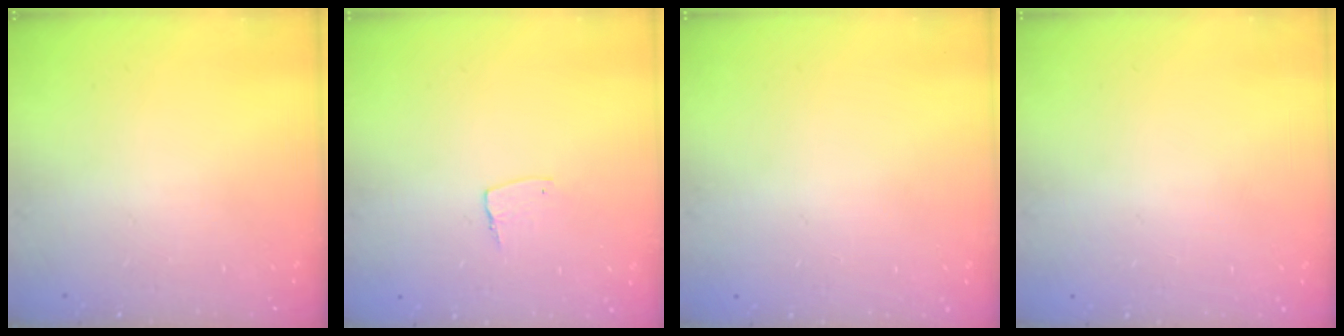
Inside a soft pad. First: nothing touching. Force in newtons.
{"total": 4.7, "press": 4.7, "slide": 0.4}
{"total": 0.0}
{"total": 0.0}